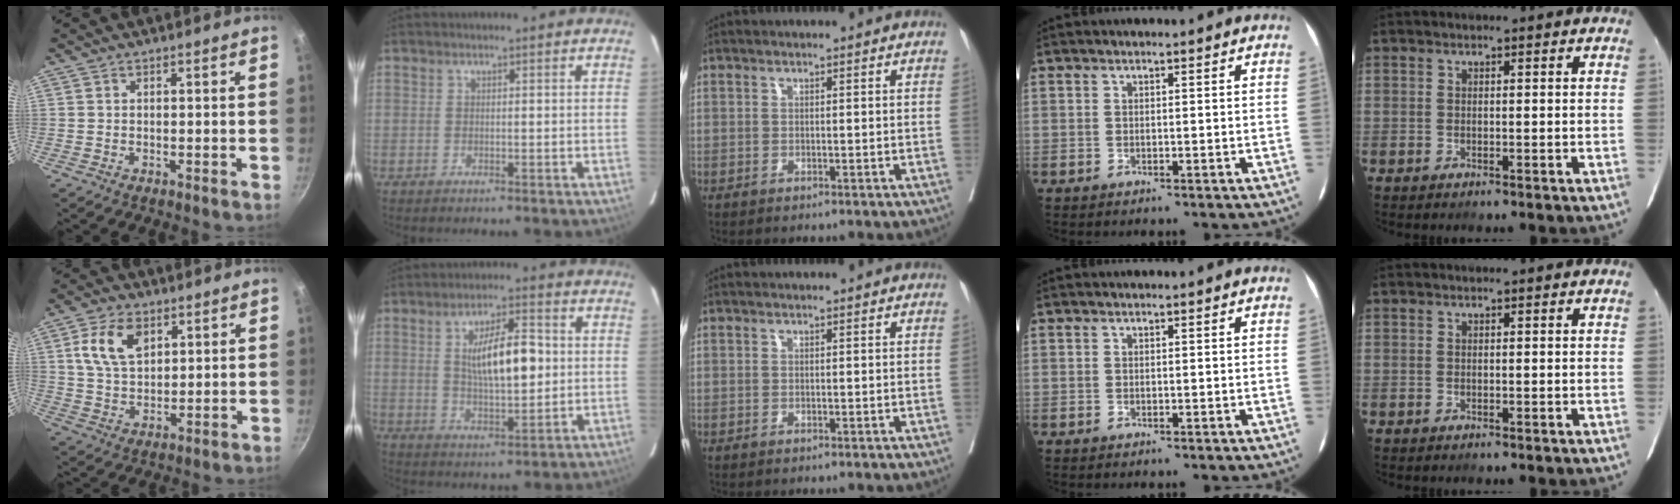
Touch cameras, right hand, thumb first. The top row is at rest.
{"thumb": {"total": 9.6, "force": [3.6, 5.9, 6.6], "torque": [-0.111, -0.008, 0.071]}, "index": {"total": 10.3, "force": [1.2, 3.0, 9.8], "torque": [-0.170, 0.009, 0.023]}}